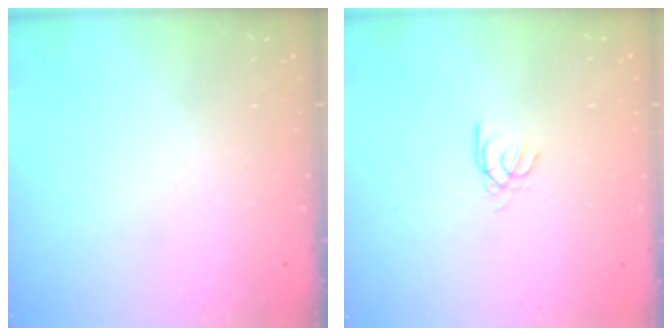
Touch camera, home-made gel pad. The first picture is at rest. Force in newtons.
{"total": 2.6, "press": 2.6, "slide": 0.3}